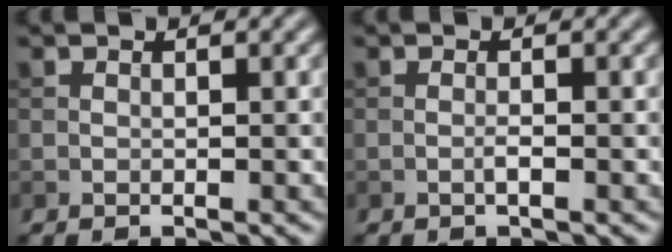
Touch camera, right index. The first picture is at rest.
{"total": 0.8, "force": [-0.3, 0.1, 0.7], "torque": [-0.014, 0.000, -0.008]}